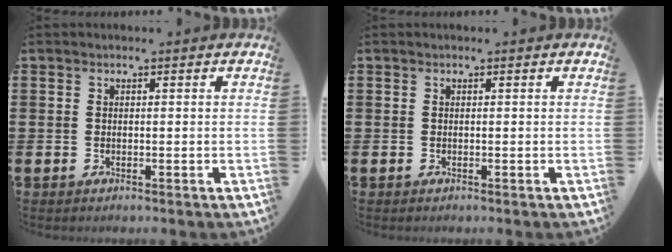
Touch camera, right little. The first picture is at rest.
{"total": 0.0}